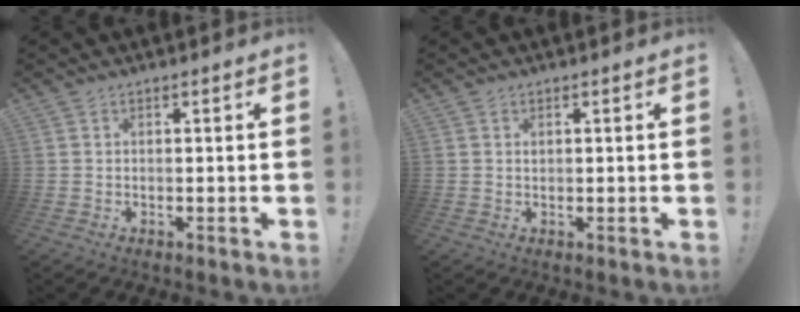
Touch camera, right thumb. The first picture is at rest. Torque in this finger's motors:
{"motor_torque": [0.01, 0.06, 0.11, -0.15, 0.04]}